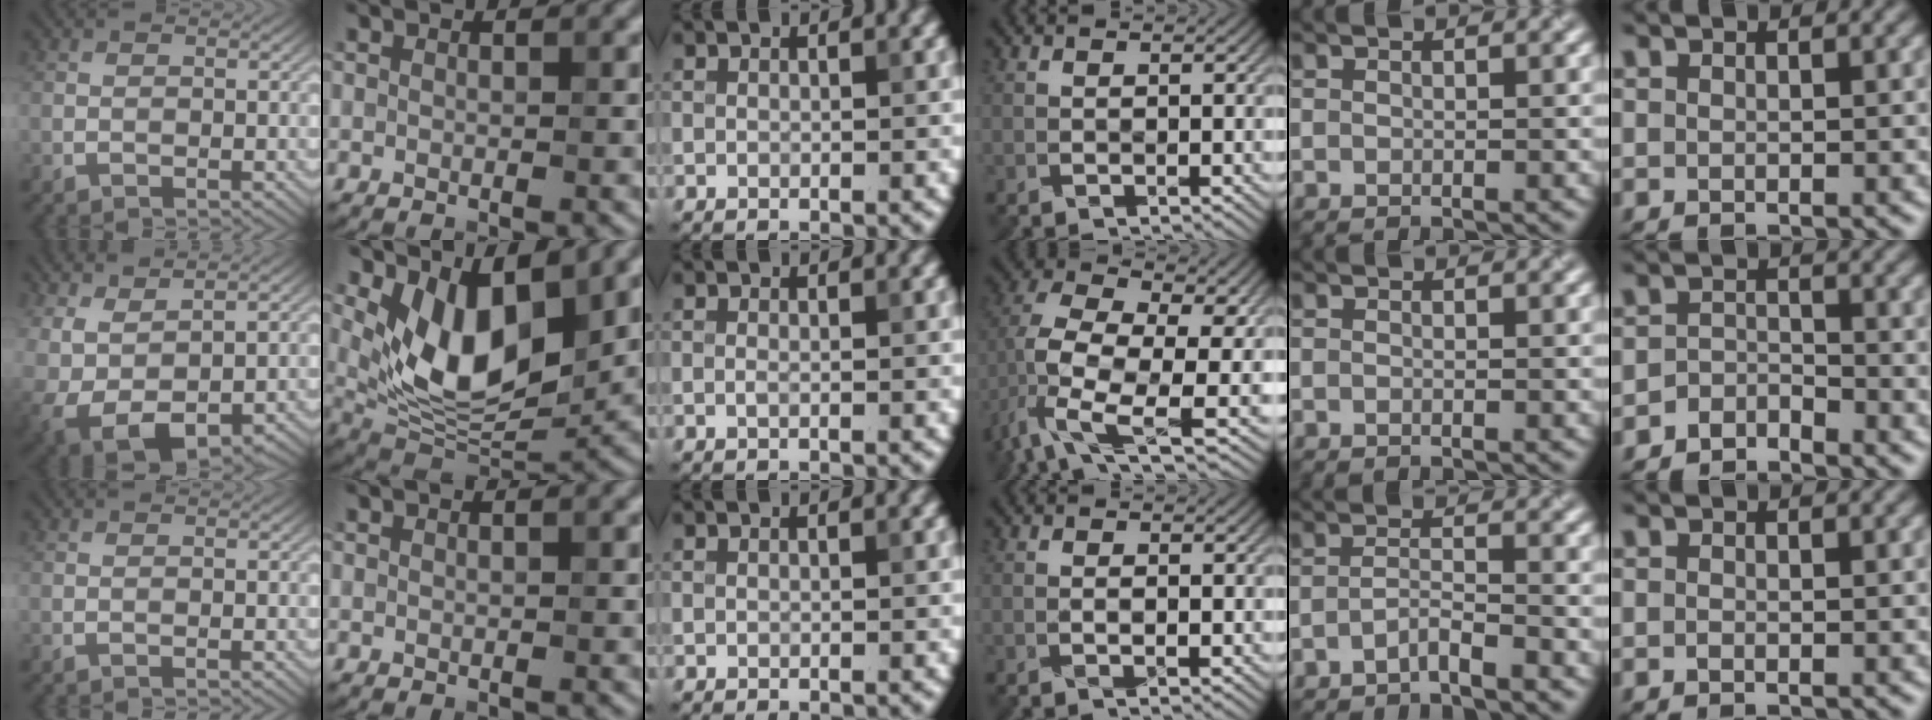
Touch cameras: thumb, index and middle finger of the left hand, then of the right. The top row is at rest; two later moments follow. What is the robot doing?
{"motion": "wrap", "object": "aluminum foil"}